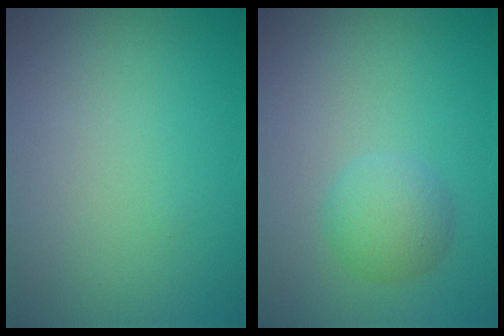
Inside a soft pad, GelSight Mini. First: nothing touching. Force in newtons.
{"total": 2.5, "press": 2.5, "slide": 0.1}